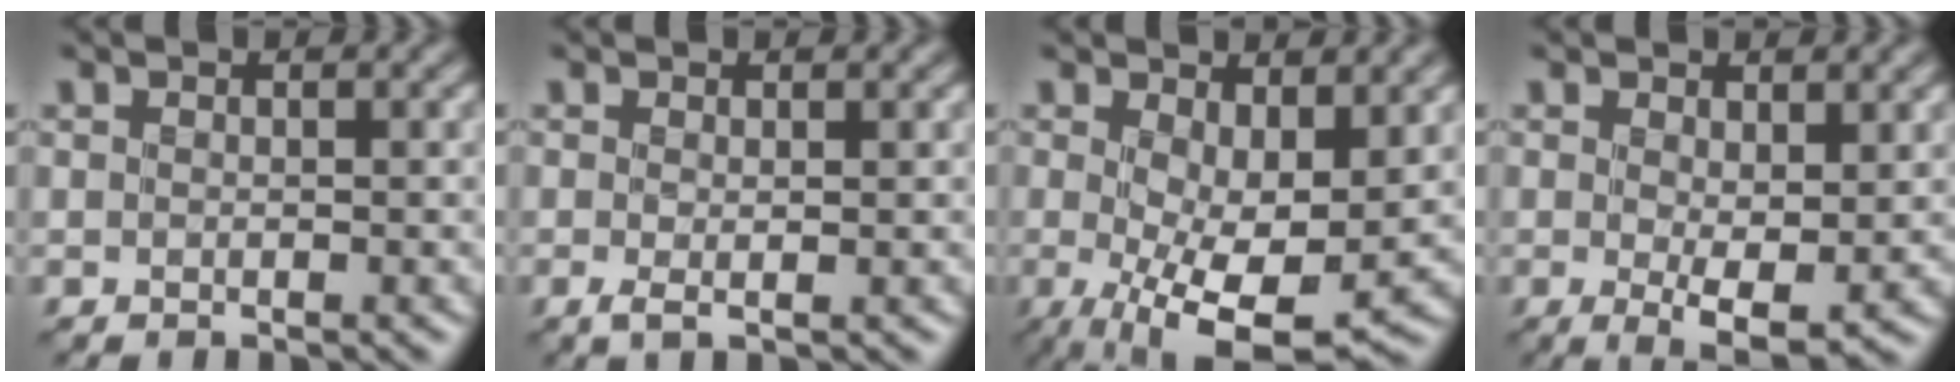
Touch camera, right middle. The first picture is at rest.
{"total": 0.9, "force": [0.0, 0.1, 0.9], "torque": [-0.020, -0.002, -0.001]}
{"total": 8.5, "force": [-0.5, 3.3, 7.8], "torque": [-0.132, -0.017, -0.006]}
{"total": 3.4, "force": [0.5, 1.0, 3.2], "torque": [-0.054, -0.012, 0.011]}